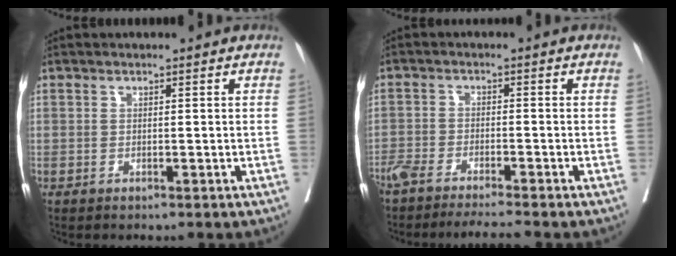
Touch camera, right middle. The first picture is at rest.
{"total": 7.2, "force": [-6.4, -0.3, 3.2], "torque": [-0.047, -0.010, -0.108]}